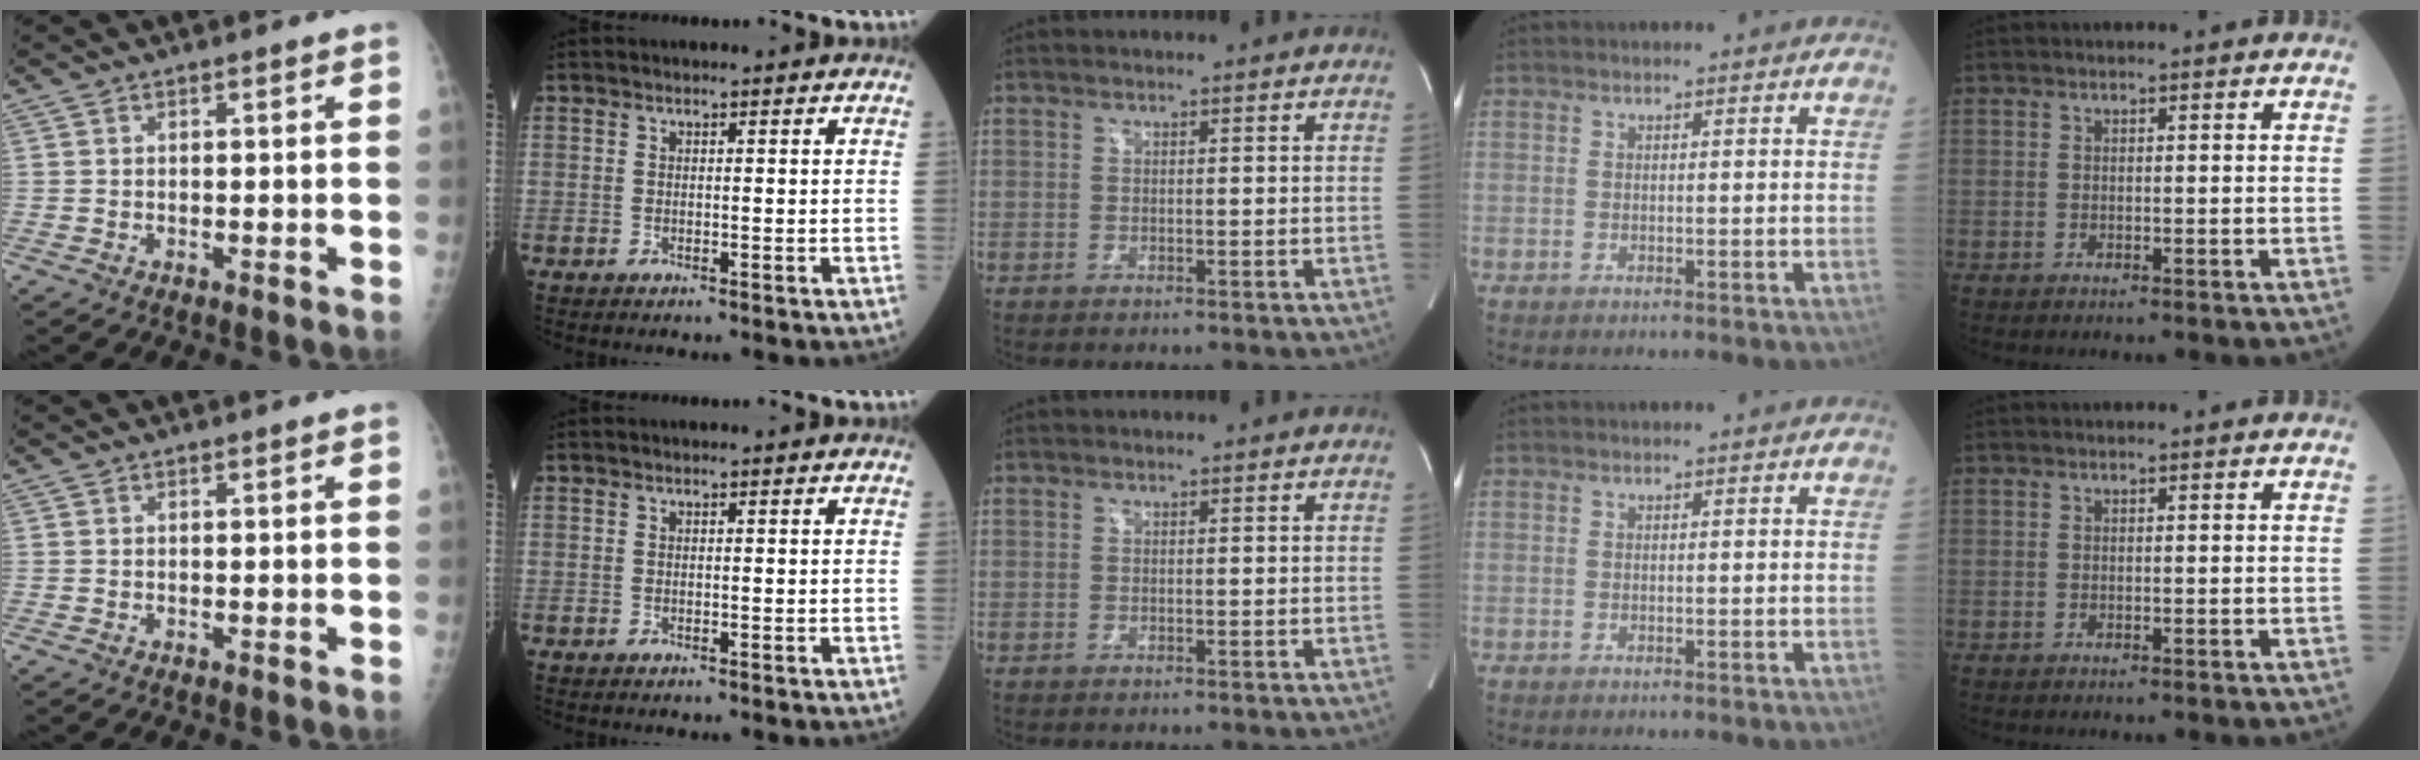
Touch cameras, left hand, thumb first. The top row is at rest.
{}